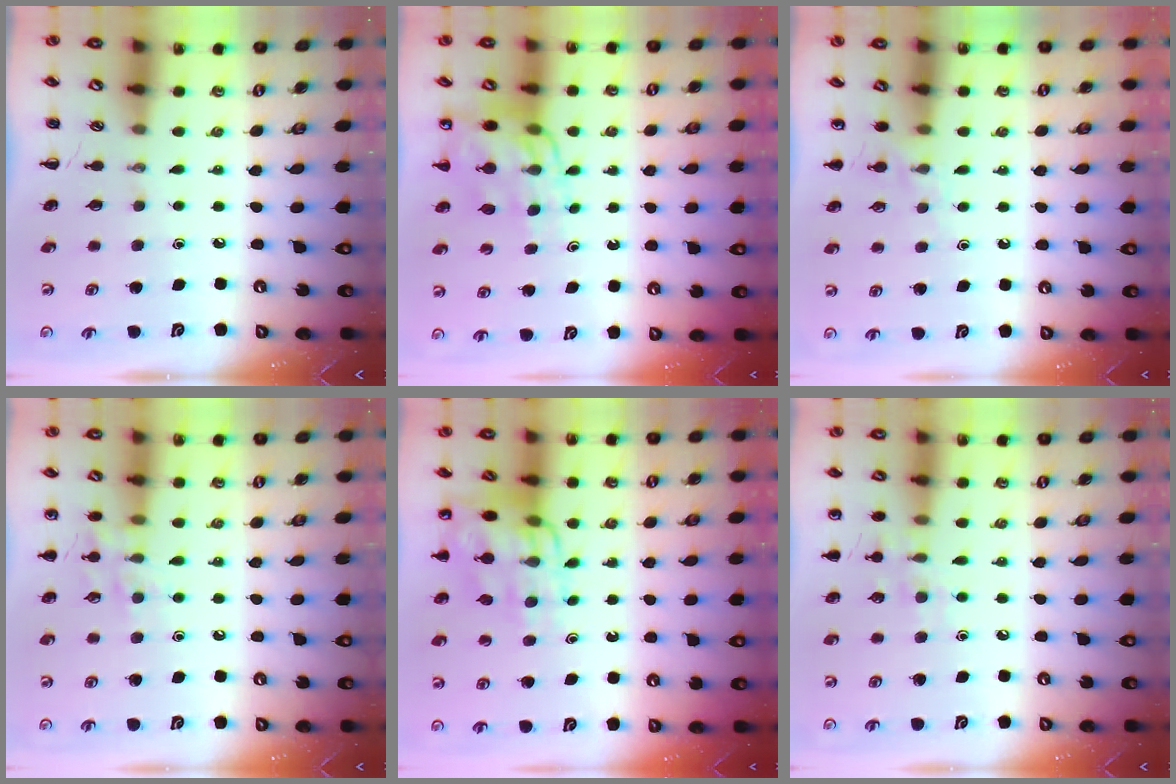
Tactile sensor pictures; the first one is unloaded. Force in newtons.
{"total": 11.4, "press": 10.9, "slide": 3.2}
{"total": 5.1, "press": 4.6, "slide": 2.1}
{"total": 9.1, "press": 9.0, "slide": 1.5}
{"total": 11.3, "press": 11.2, "slide": 1.8}
{"total": 8.4, "press": 8.2, "slide": 1.9}